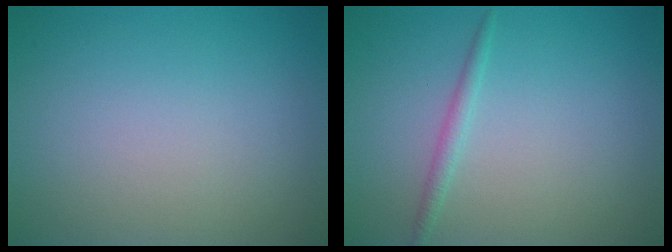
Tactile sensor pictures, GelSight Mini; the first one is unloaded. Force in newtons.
{"total": 1.2, "press": 1.2, "slide": 0.1}